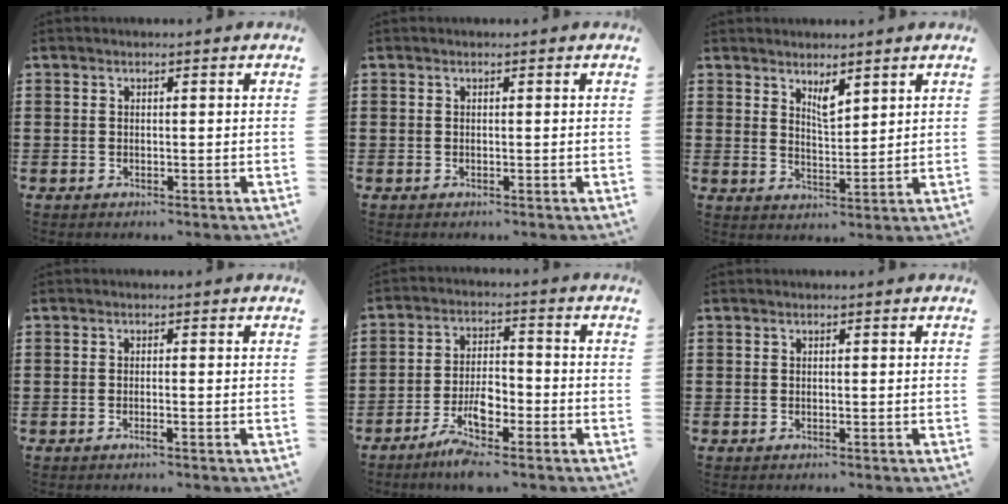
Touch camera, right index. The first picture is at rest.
{"total": 0.0}
{"total": 3.5, "force": [2.6, 1.2, 2.0], "torque": [-0.037, -0.002, 0.045]}
{"total": 1.1, "force": [-0.6, -0.1, 0.9], "torque": [-0.015, -0.006, -0.010]}
{"total": 6.1, "force": [-3.8, 2.2, 4.2], "torque": [-0.091, 0.004, -0.074]}
{"total": 0.0}